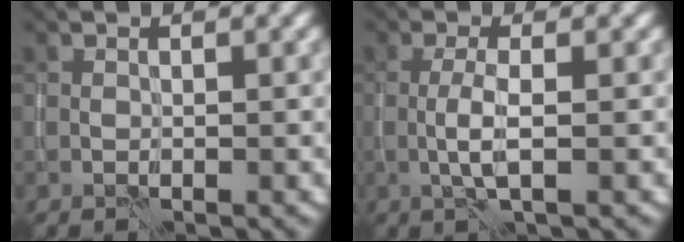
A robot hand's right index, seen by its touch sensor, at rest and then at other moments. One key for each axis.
{"total": 2.5, "fx": -0.5, "fy": 0.3, "fz": 2.4, "tx": -0.053, "ty": -0.001, "tz": -0.011}